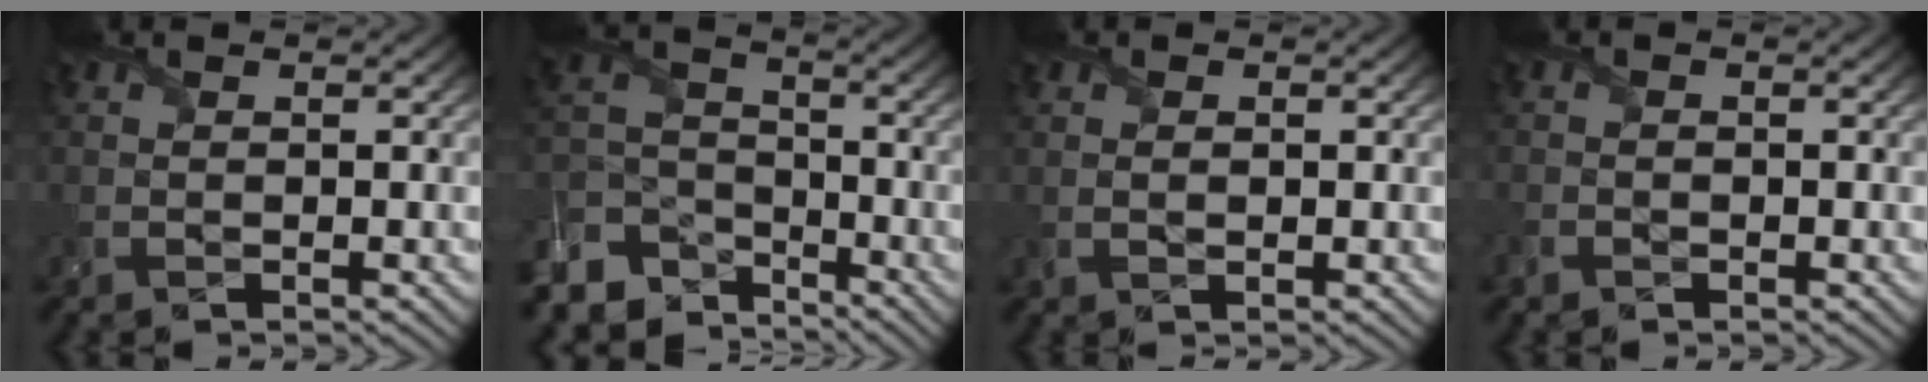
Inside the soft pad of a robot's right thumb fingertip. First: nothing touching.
{"total": 11.5, "force": [-8.1, 7.3, 3.8], "torque": [-0.126, -0.036, -0.139]}
{"total": 1.0, "force": [0.1, 0.6, 0.8], "torque": [-0.017, -0.004, 0.008]}
{"total": 1.2, "force": [-1.0, 0.7, 0.2], "torque": [-0.008, -0.005, -0.021]}